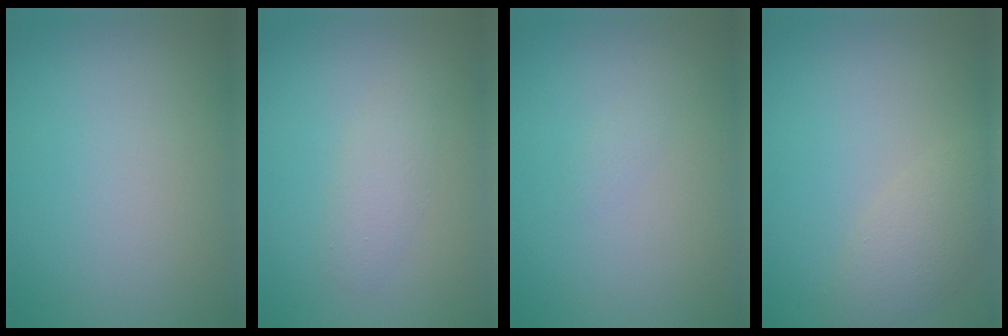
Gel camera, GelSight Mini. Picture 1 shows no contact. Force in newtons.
{"total": 1.9, "press": 1.9, "slide": 0.0}
{"total": 0.5, "press": 0.5, "slide": 0.0}
{"total": 3.0, "press": 2.9, "slide": 0.4}